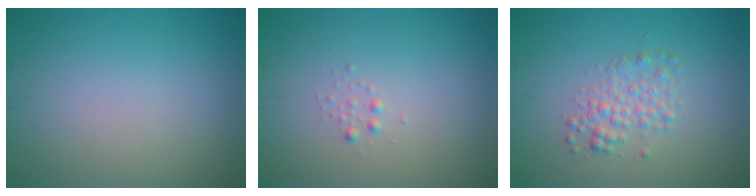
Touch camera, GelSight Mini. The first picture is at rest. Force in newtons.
{"total": 0.6, "press": 0.6, "slide": 0.0}
{"total": 2.3, "press": 2.3, "slide": 0.1}